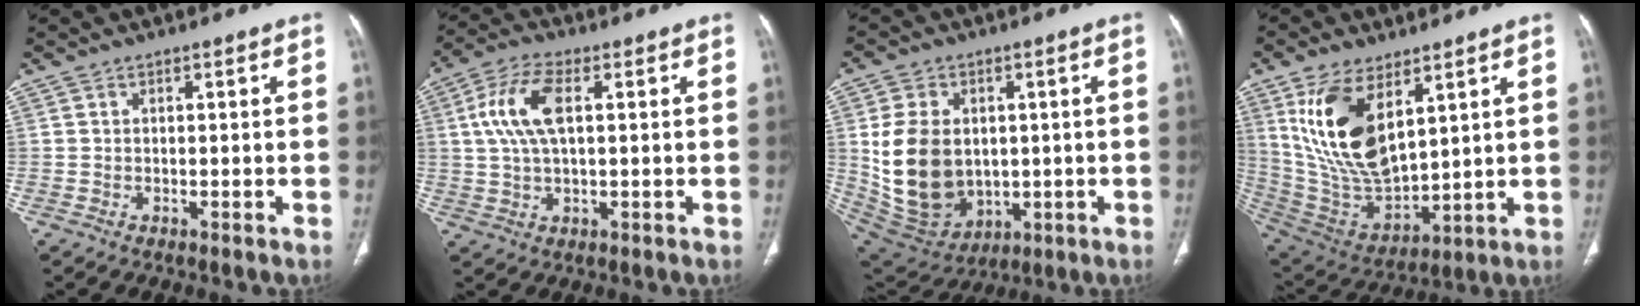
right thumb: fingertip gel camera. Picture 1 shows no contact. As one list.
[{"total": 9.9, "force": [2.0, 4.7, 8.5], "torque": [-0.183, 0.014, 0.037]}, {"total": 16.7, "force": [1.0, 12.4, 11.1], "torque": [-0.183, -0.010, 0.049]}, {"total": 18.3, "force": [7.7, 9.1, 13.9], "torque": [-0.249, -0.032, 0.167]}]